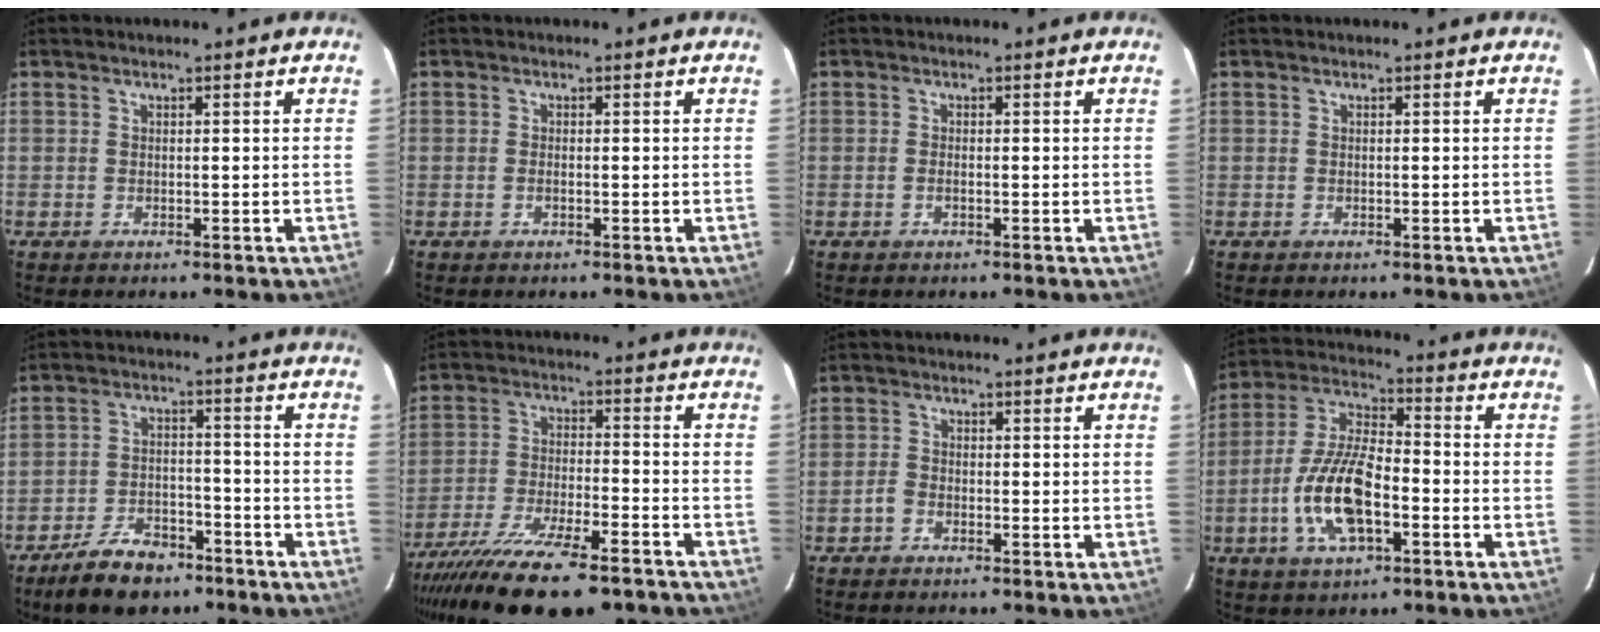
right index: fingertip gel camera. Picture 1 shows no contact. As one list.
[{"total": 0.7, "force": [-0.3, 0.3, 0.6], "torque": [-0.014, 0.000, -0.005]}, {"total": 0.9, "force": [-0.3, 0.4, 0.7], "torque": [-0.017, 0.000, -0.006]}, {"total": 0.0}, {"total": 9.9, "force": [-7.5, 4.8, 4.4], "torque": [-0.104, 0.015, -0.116]}, {"total": 23.9, "force": [-19.0, 5.9, 13.3], "torque": [-0.256, -0.063, -0.298]}, {"total": 2.0, "force": [-1.5, 1.2, 0.7], "torque": [-0.020, 0.005, -0.030]}, {"total": 14.2, "force": [-4.7, 5.6, 12.2], "torque": [-0.261, -0.001, -0.088]}]